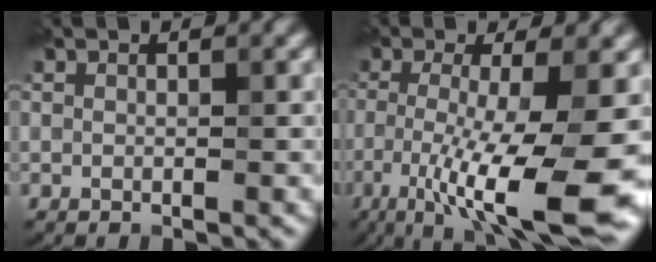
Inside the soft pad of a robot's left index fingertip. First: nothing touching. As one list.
[{"total": 12.1, "force": [-4.9, 2.6, 10.7], "torque": [-0.187, -0.020, -0.078]}]